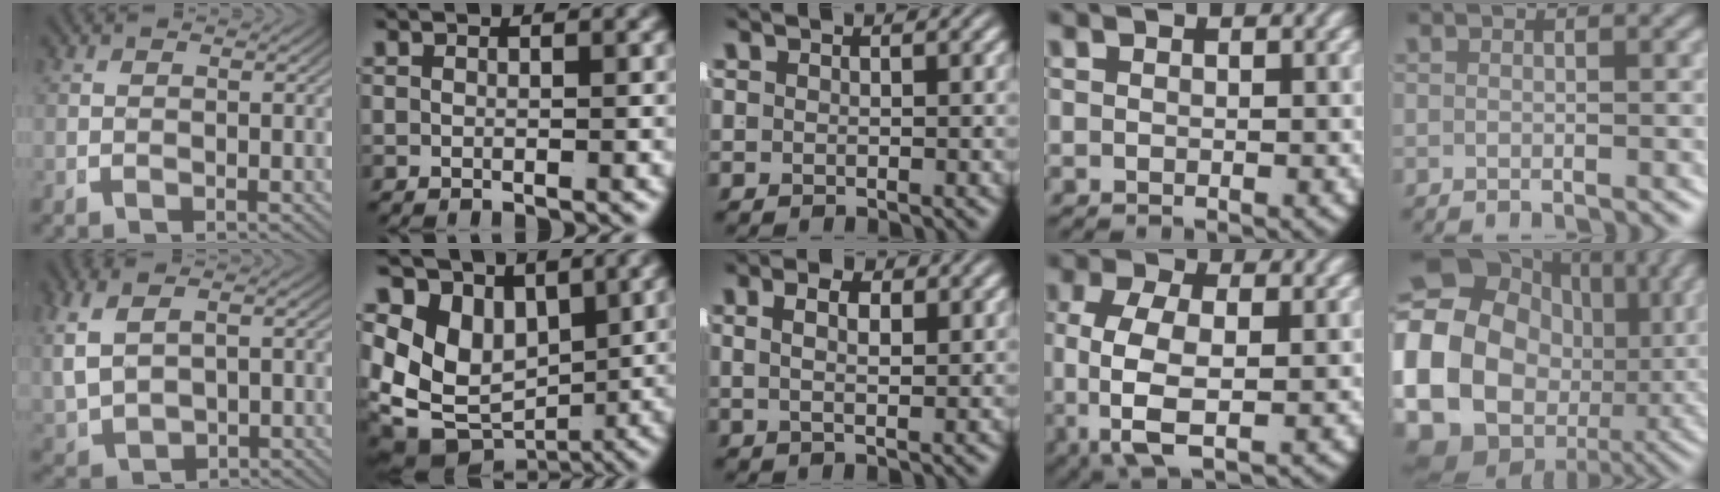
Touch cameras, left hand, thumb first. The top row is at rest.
{"thumb": {"total": 6.2, "force": [0.3, 4.4, 4.3], "torque": [-0.110, -0.019, 0.028]}, "index": {"total": 13.5, "force": [-0.9, 11.6, 6.9], "torque": [-0.171, -0.063, 0.001]}, "middle": {"total": 2.7, "force": [0.8, 0.7, 2.4], "torque": [-0.022, -0.004, 0.016]}, "ring": {"total": 7.1, "force": [-0.7, 4.3, 5.6], "torque": [-0.155, -0.037, 0.008]}, "little": {"total": 24.3, "force": [0.7, 19.7, 14.2], "torque": [-0.301, -0.044, 0.002]}}